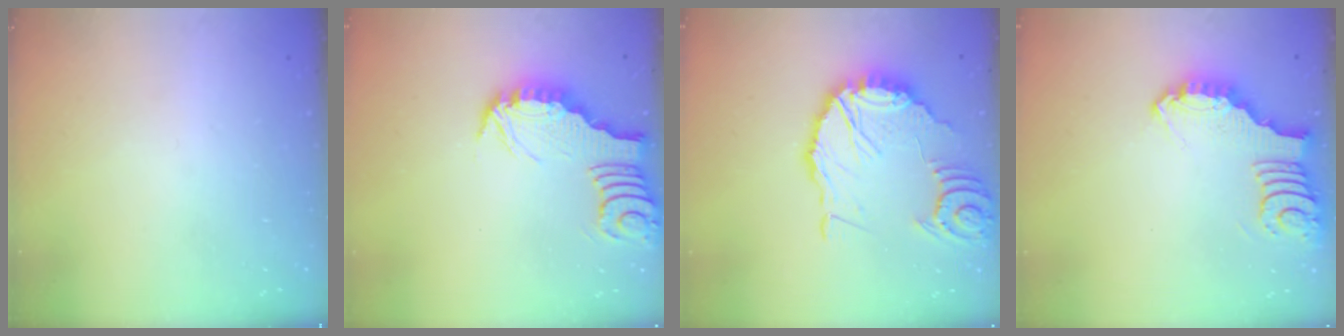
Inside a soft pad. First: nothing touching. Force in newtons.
{"total": 3.3, "press": 3.2, "slide": 0.3}
{"total": 15.2, "press": 15.1, "slide": 1.9}
{"total": 3.7, "press": 3.7, "slide": 0.1}